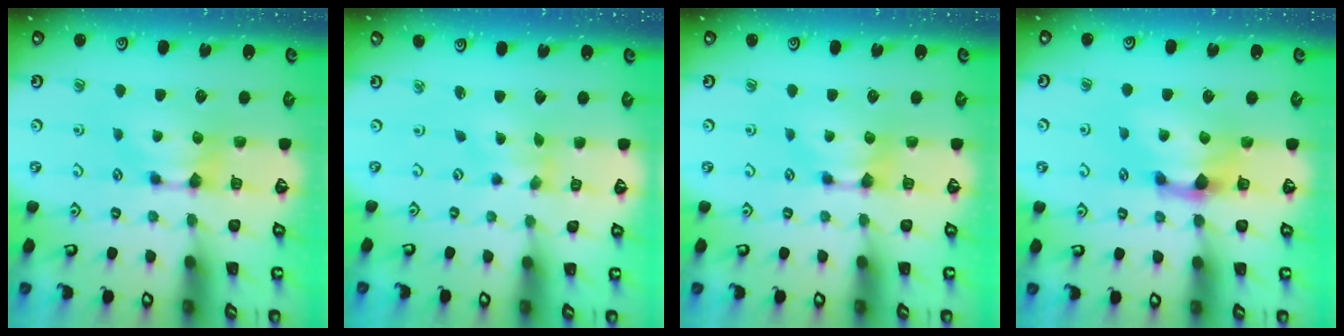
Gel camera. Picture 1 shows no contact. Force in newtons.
{"total": 1.3, "press": 0.7, "slide": 1.1}
{"total": 0.0}
{"total": 2.4, "press": 1.6, "slide": 1.7}